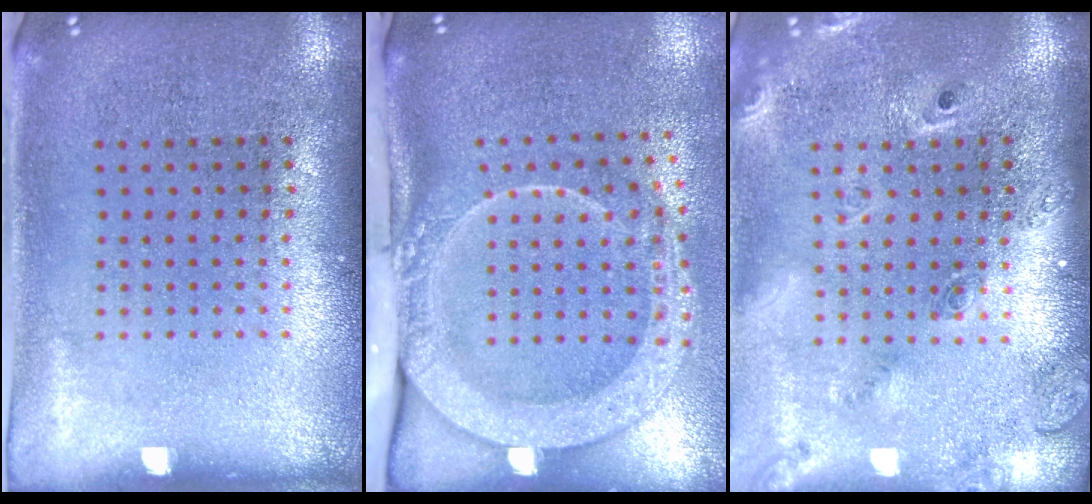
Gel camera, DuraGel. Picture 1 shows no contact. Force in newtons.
{"total": 2.9, "press": 2.1, "slide": 2.0}
{"total": 2.4, "press": 1.7, "slide": 1.6}